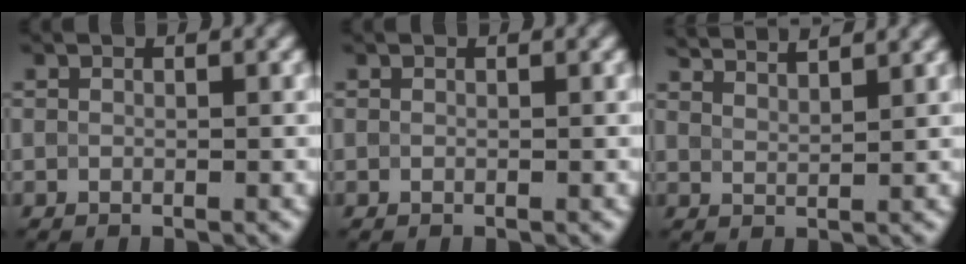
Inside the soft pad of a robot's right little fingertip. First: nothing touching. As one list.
[{"total": 0.0}, {"total": 4.8, "force": [4.3, 1.1, 1.9], "torque": [-0.006, 0.018, 0.043]}]